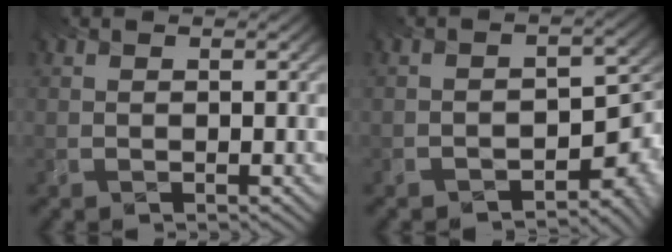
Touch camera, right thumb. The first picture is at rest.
{"total": 8.2, "force": [-3.9, 5.2, 5.1], "torque": [-0.047, -0.023, -0.046]}